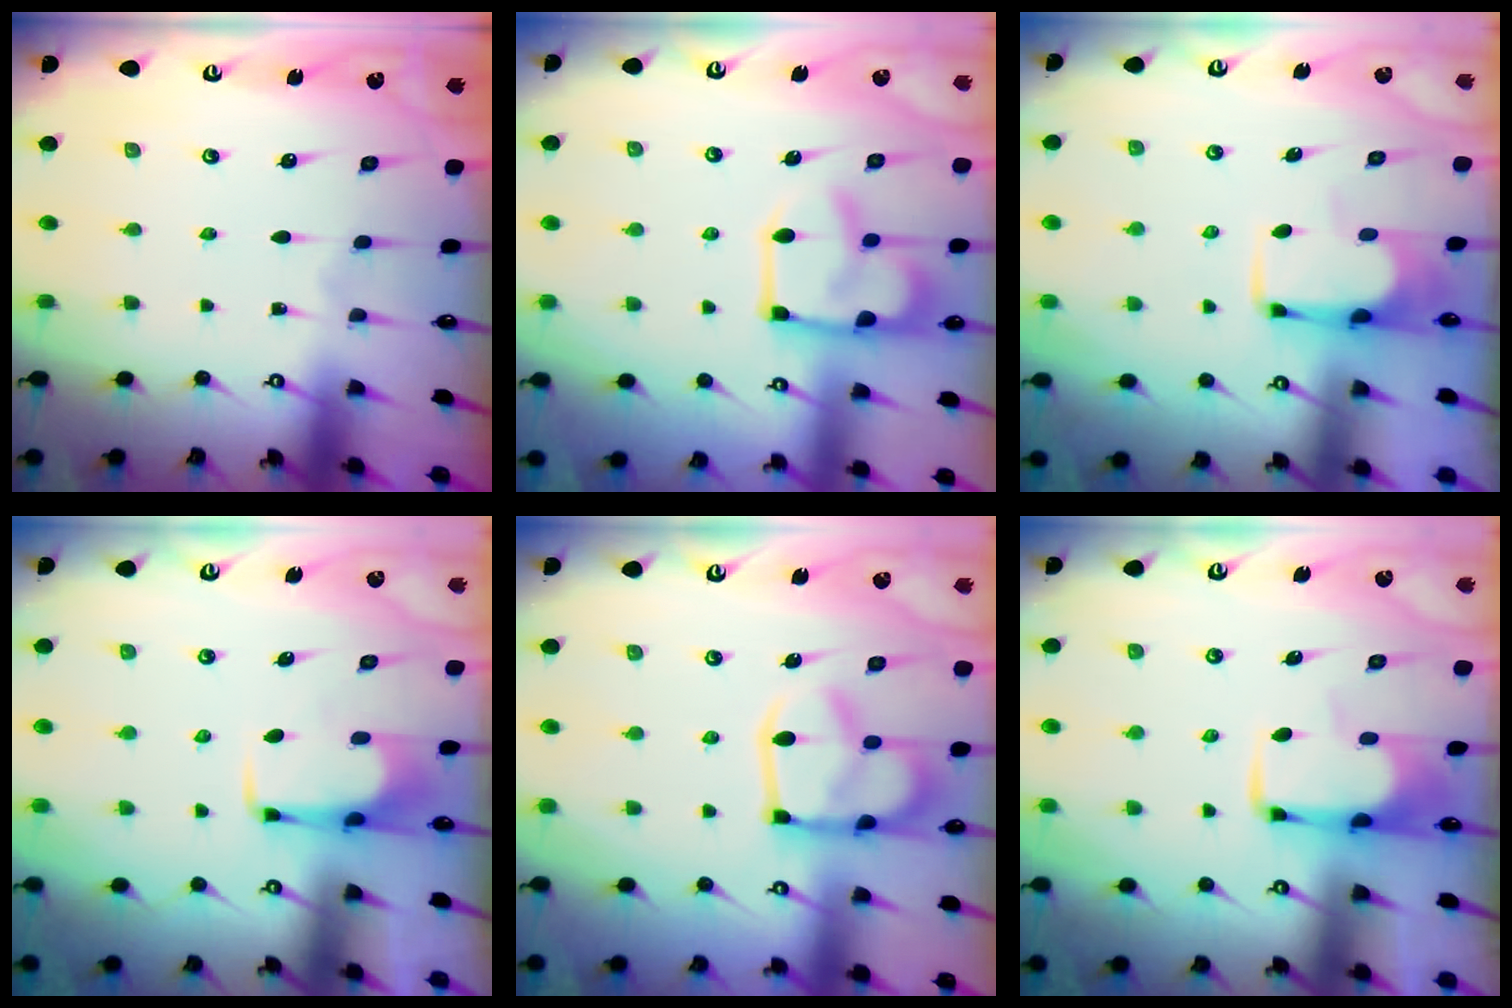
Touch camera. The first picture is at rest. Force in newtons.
{"total": 13.6, "press": 13.5, "slide": 1.1}
{"total": 3.7, "press": 3.7, "slide": 0.2}
{"total": 1.7, "press": 1.7, "slide": 0.4}
{"total": 9.0, "press": 8.9, "slide": 1.5}
{"total": 2.0, "press": 1.9, "slide": 0.5}